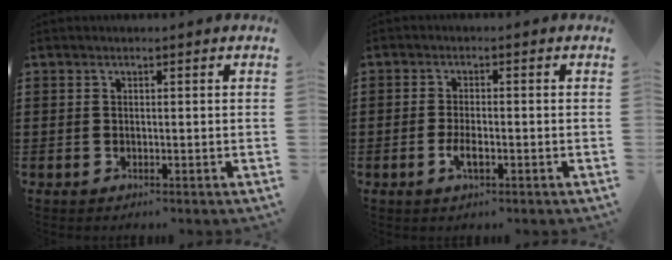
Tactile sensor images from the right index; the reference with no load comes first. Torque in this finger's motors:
{"motor_torque": [1.10, 1.04, 0.07, 0.05]}